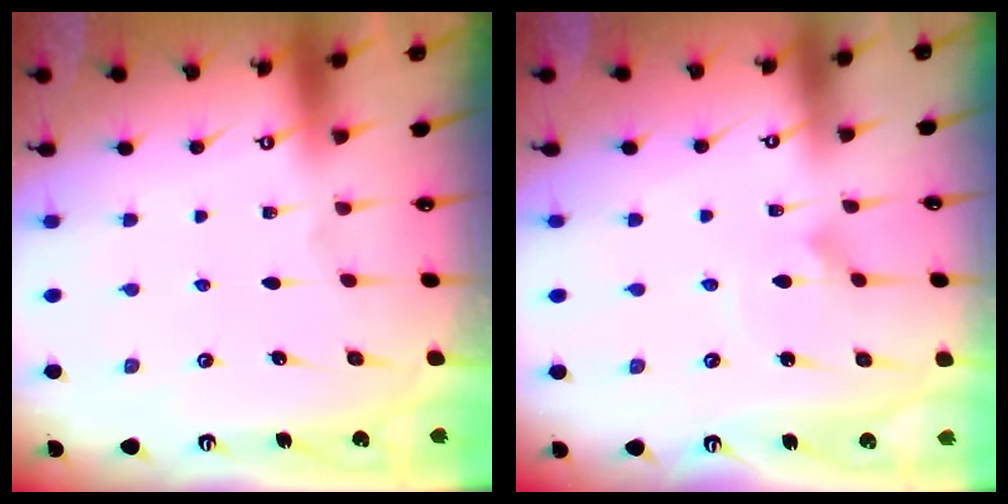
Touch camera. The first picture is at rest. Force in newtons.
{"total": 3.1, "press": 3.1, "slide": 0.0}